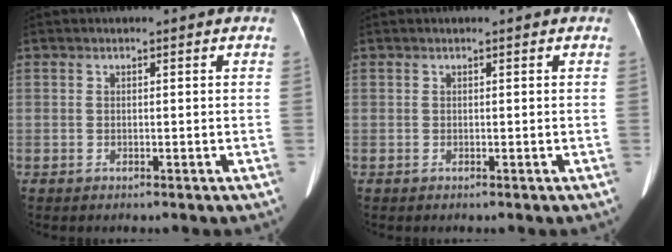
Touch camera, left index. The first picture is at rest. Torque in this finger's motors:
{"motor_torque": [0.00, 0.02, 0.00, 0.00]}